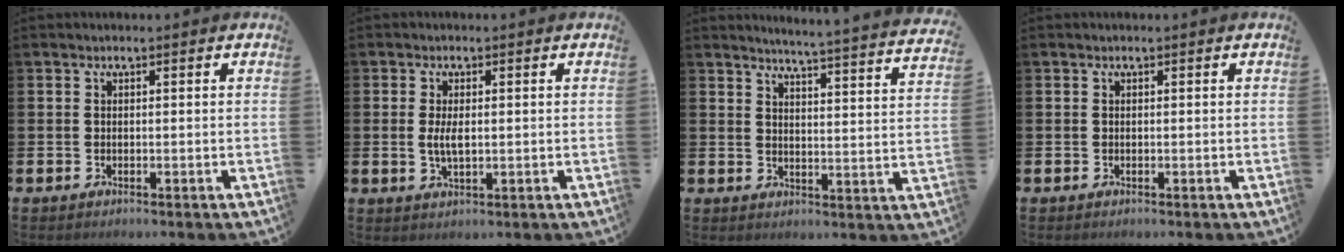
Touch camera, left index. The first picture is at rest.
{"total": 2.9, "force": [0.2, 1.2, 2.6], "torque": [-0.039, -0.002, 0.000]}
{"total": 4.5, "force": [4.4, -0.8, 0.7], "torque": [-0.027, -0.045, 0.072]}
{"total": 0.0}